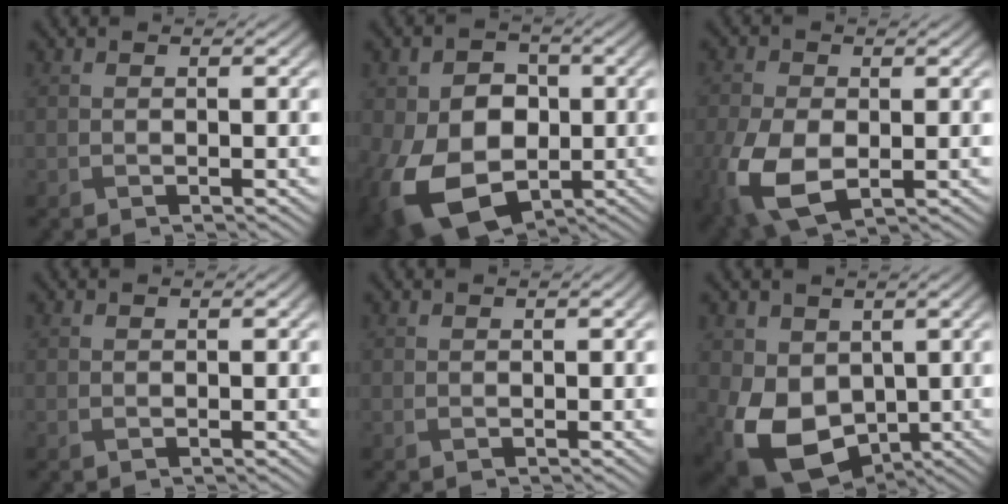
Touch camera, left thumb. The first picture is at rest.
{"total": 15.3, "force": [-3.9, 10.9, 10.1], "torque": [-0.211, -0.036, -0.057]}
{"total": 9.7, "force": [-2.4, 6.2, 7.1], "torque": [-0.209, -0.039, -0.035]}
{"total": 0.0}
{"total": 0.6, "force": [0.3, 0.1, 0.5], "torque": [-0.008, 0.005, 0.008]}
{"total": 10.4, "force": [-1.5, 7.9, 6.5], "torque": [-0.152, -0.027, -0.026]}